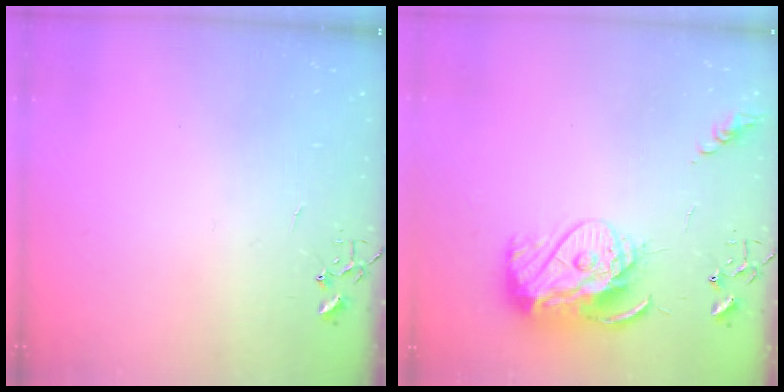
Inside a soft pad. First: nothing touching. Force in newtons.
{"total": 14.3, "press": 14.2, "slide": 1.3}